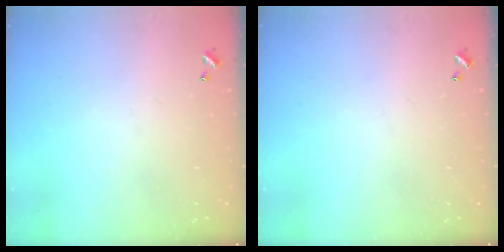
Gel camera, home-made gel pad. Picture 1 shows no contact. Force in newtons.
{"total": 0.0}